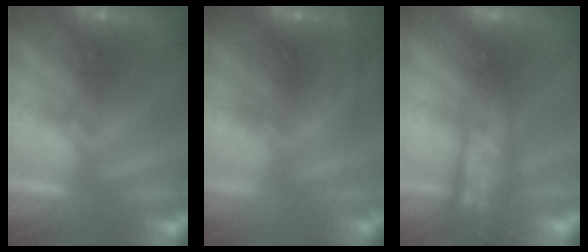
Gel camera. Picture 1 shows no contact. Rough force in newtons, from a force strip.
{"total": 2.3}
{"total": 2.9}